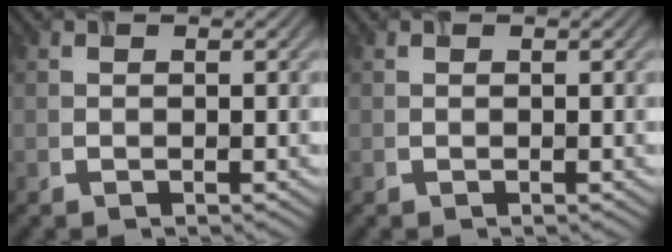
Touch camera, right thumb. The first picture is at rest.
{"total": 0.0}